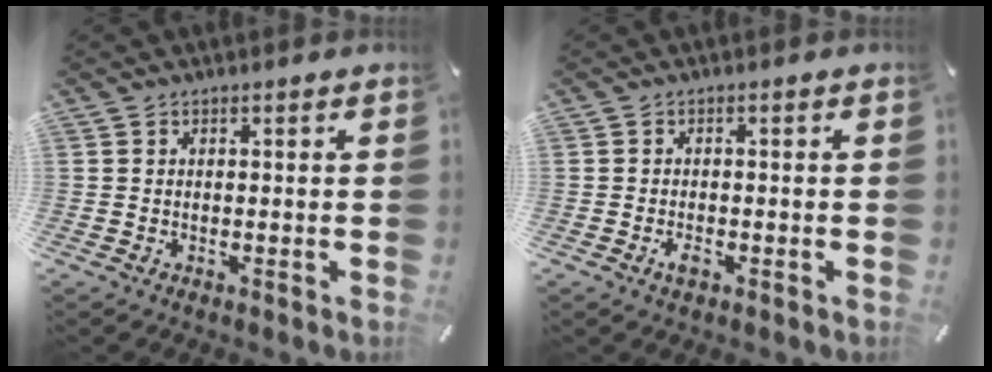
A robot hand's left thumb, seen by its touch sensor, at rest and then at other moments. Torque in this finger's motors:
{"motor_torque": [0.34, 0.82, -0.05, 0.05, 0.01]}